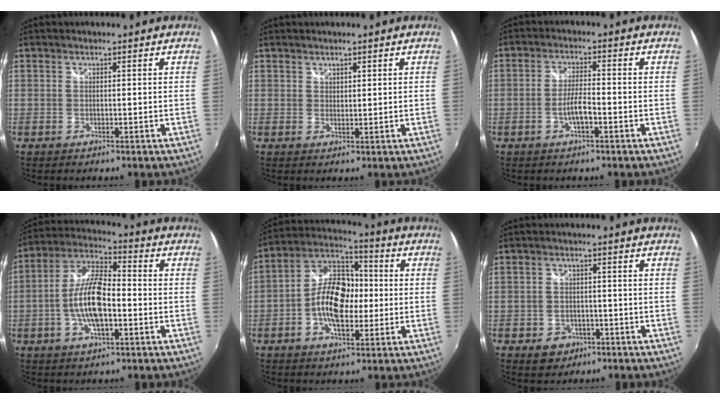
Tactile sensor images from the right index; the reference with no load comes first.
{"total": 1.2, "force": [0.9, 0.7, 0.1], "torque": [0.002, 0.002, 0.015]}
{"total": 4.1, "force": [-1.9, 0.8, 3.6], "torque": [-0.074, 0.002, -0.033]}
{"total": 12.4, "force": [-3.0, 4.6, 11.1], "torque": [-0.230, 0.006, -0.059]}
{"total": 13.2, "force": [-2.2, 7.2, 10.8], "torque": [-0.206, 0.020, -0.045]}
{"total": 5.0, "force": [-2.6, 4.0, 1.6], "torque": [-0.044, 0.006, -0.030]}